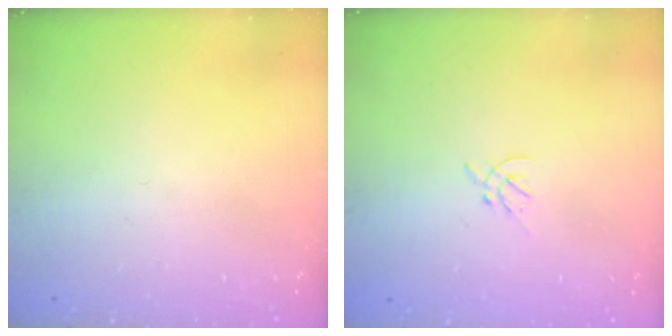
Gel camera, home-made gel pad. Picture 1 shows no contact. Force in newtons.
{"total": 1.2, "press": 1.1, "slide": 0.5}